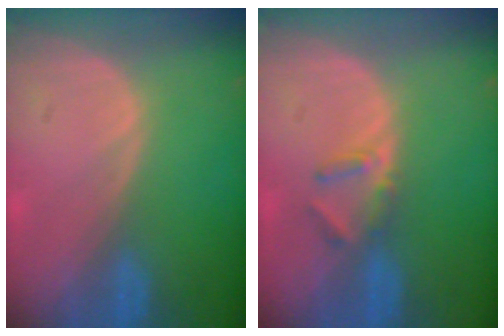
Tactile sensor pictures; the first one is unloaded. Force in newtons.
{"total": 2.9, "press": 2.6, "slide": 1.1}